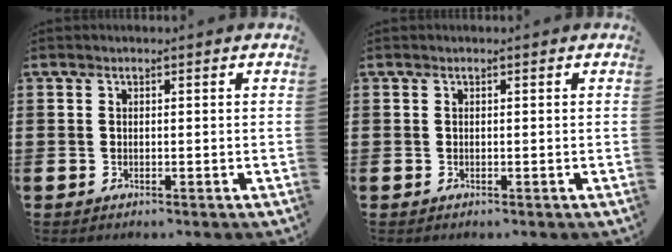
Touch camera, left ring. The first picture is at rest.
{"total": 0.0}